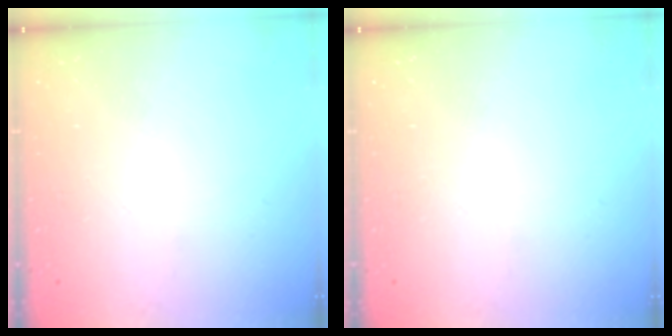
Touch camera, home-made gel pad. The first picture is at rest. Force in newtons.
{"total": 0.0}